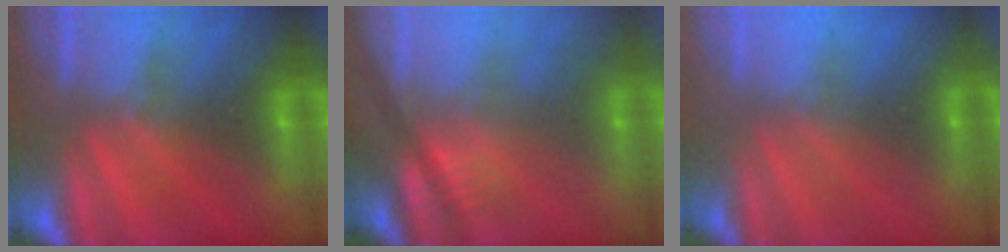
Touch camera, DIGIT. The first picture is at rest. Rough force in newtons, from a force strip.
{"total": 2.5}
{"total": 3.6}